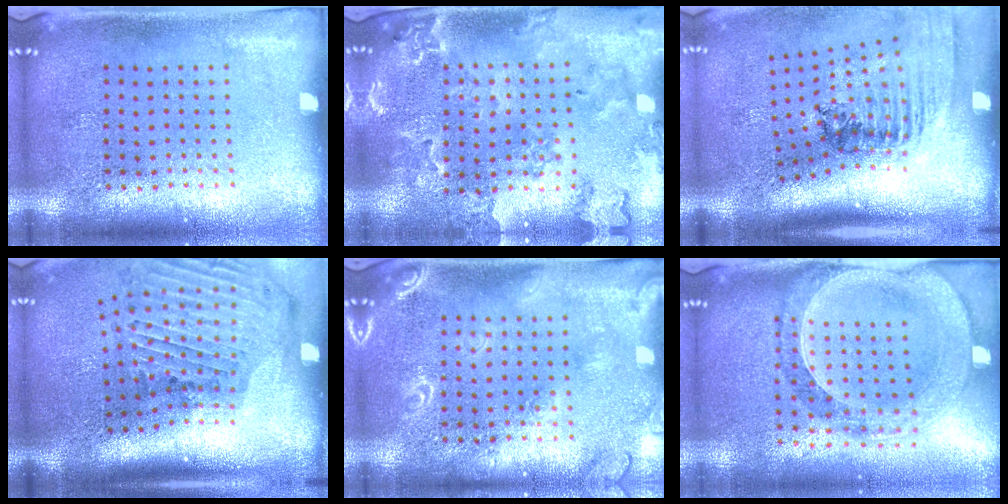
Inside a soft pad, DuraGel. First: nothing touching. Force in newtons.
{"total": 1.8, "press": 1.8, "slide": 0.2}
{"total": 2.2, "press": 1.6, "slide": 1.6}
{"total": 3.0, "press": 2.2, "slide": 2.1}
{"total": 1.7, "press": 1.7, "slide": 0.2}
{"total": 1.5, "press": 1.4, "slide": 0.4}